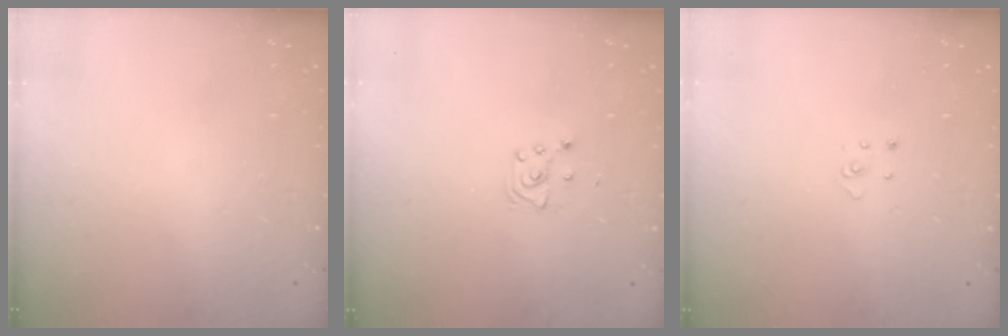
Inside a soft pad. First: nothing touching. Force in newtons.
{"total": 4.1, "press": 4.1, "slide": 0.4}
{"total": 2.2, "press": 2.2, "slide": 0.2}